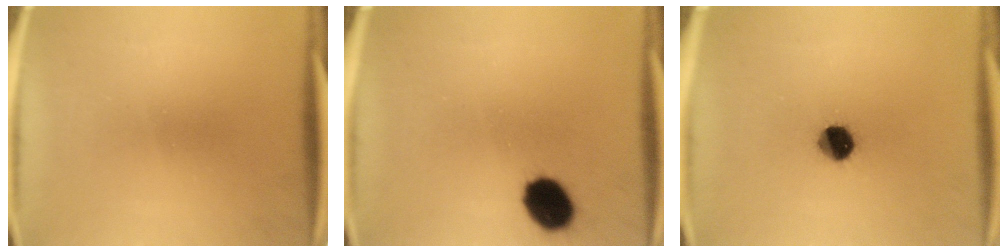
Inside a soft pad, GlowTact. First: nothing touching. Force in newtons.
{"total": 9.2}
{"total": 6.7}